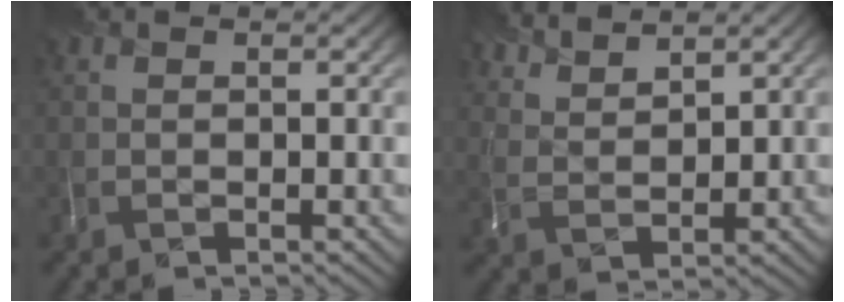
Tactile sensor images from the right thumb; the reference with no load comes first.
{"total": 4.9, "force": [4.6, 1.2, 0.9], "torque": [-0.020, -0.002, 0.104]}